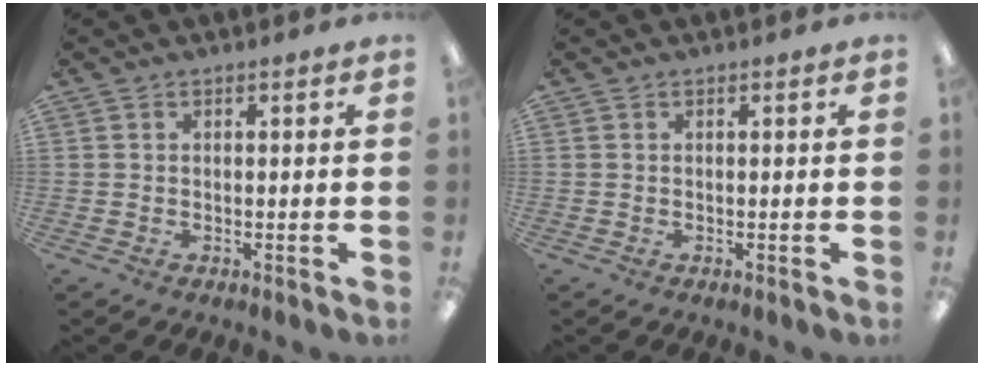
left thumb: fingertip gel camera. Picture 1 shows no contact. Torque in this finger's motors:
{"motor_torque": [0.00, 0.00, -0.04, 0.05, 0.00]}